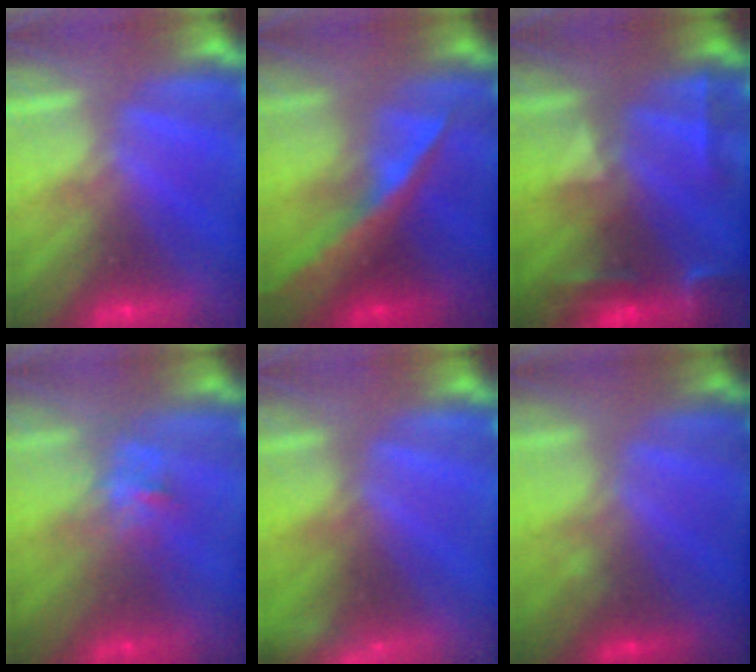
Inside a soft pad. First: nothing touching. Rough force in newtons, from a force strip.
{"total": 6.5}
{"total": 7.3}
{"total": 2.8}
{"total": 3.3}
{"total": 1.9}